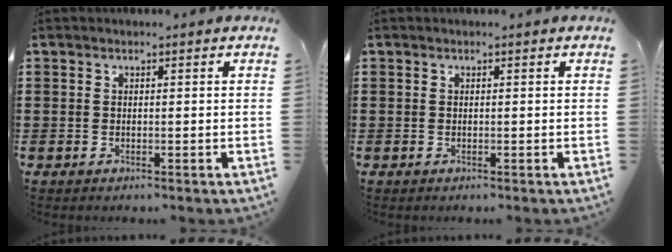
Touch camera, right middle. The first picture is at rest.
{"total": 0.0}